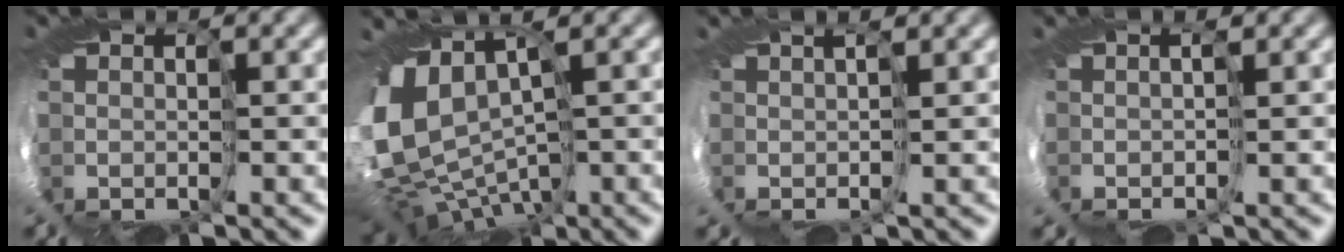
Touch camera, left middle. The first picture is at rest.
{"total": 8.3, "force": [-1.3, 5.3, 6.2], "torque": [-0.131, -0.022, -0.006]}
{"total": 2.7, "force": [1.4, -2.1, -0.8], "torque": [0.025, 0.021, 0.001]}
{"total": 1.7, "force": [0.6, -1.6, -0.4], "torque": [0.028, 0.013, -0.010]}